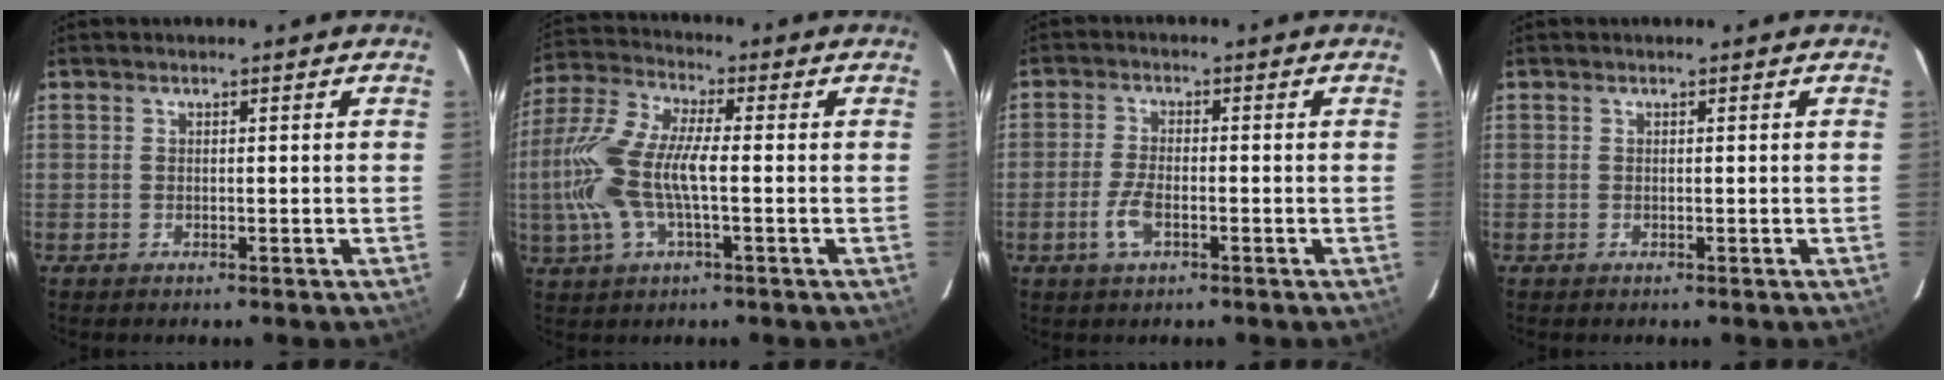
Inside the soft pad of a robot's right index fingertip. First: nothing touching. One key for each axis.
{"total": 14.2, "fx": -1.6, "fy": 4.7, "fz": 13.2, "tx": -0.281, "ty": 0.005, "tz": -0.035}
{"total": 4.6, "fx": -2.0, "fy": 2.0, "fz": 3.6, "tx": -0.082, "ty": -0.002, "tz": -0.039}
{"total": 0.0}